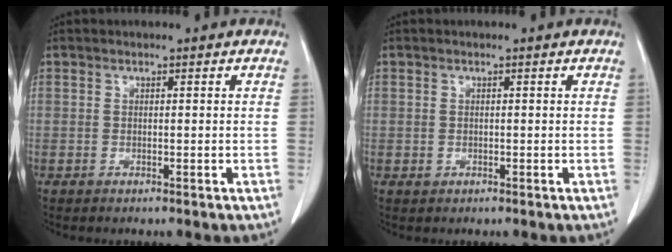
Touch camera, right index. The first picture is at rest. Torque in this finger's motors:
{"motor_torque": [-1.04, 1.07, -0.32, -0.13]}